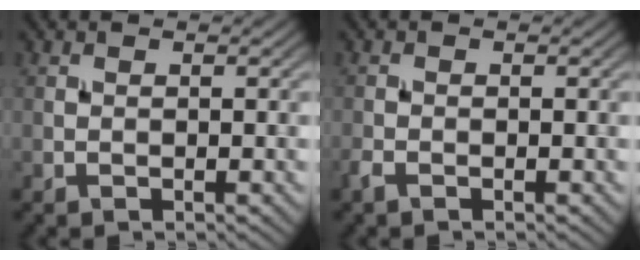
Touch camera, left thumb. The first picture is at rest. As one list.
[{"total": 1.0, "force": [-0.7, 0.3, 0.6], "torque": [-0.019, -0.001, -0.018]}]